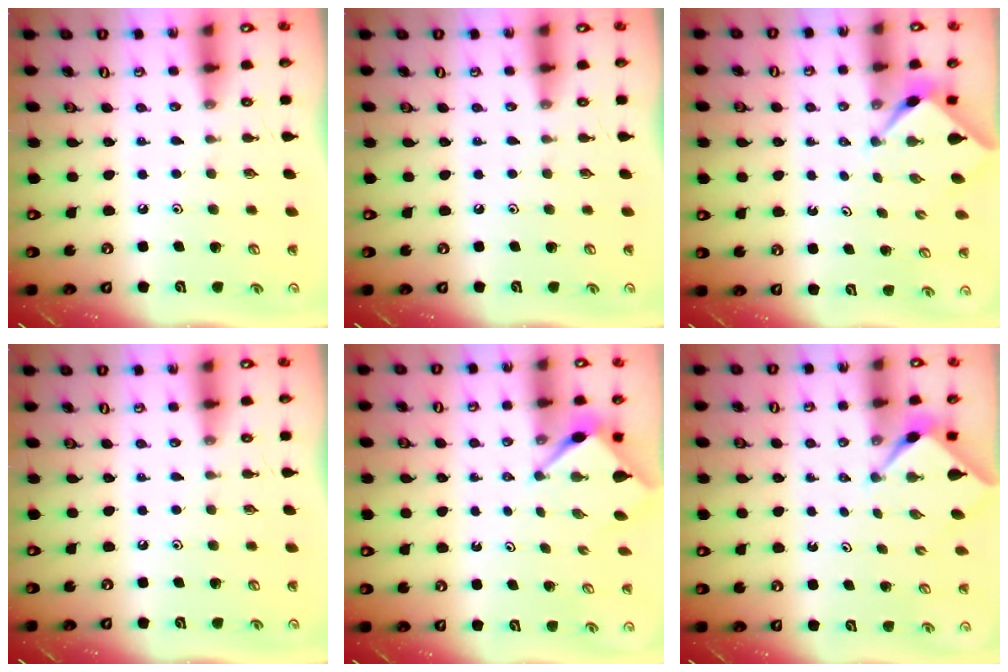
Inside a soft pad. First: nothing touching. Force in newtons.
{"total": 0.0}
{"total": 2.4, "press": 2.4, "slide": 0.1}
{"total": 0.0}
{"total": 2.9, "press": 2.8, "slide": 0.3}
{"total": 2.3, "press": 2.2, "slide": 0.3}